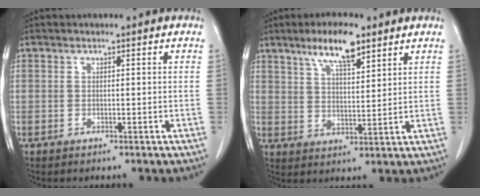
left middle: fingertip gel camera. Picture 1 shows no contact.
{"total": 8.2, "force": [5.5, 1.8, 5.8], "torque": [-0.108, 0.004, 0.099]}